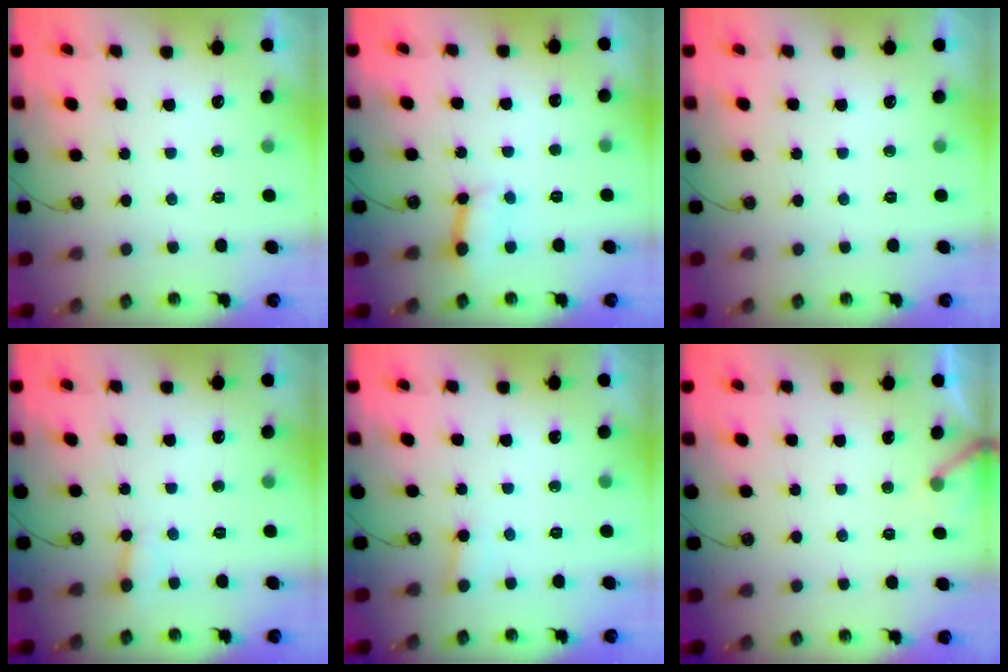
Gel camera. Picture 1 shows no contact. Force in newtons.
{"total": 5.6, "press": 5.6, "slide": 0.4}
{"total": 0.0}
{"total": 2.8, "press": 2.8, "slide": 0.3}
{"total": 2.6, "press": 2.6, "slide": 0.1}
{"total": 3.6, "press": 3.6, "slide": 0.2}